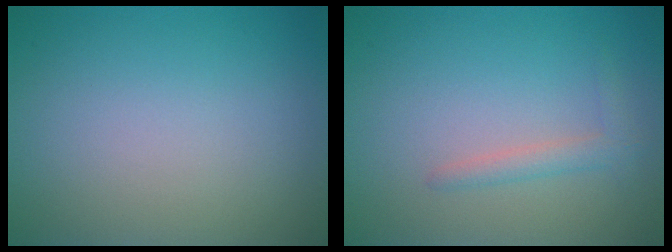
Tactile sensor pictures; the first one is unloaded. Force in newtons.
{"total": 1.6, "press": 1.6, "slide": 0.1}